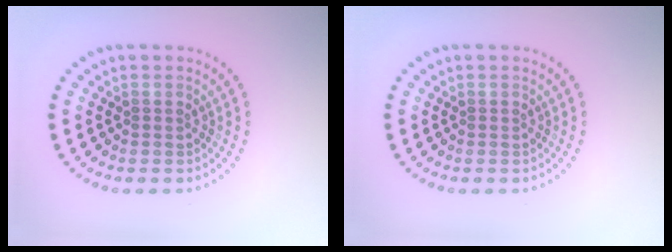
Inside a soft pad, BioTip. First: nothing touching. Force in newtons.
{"total": 0.0}